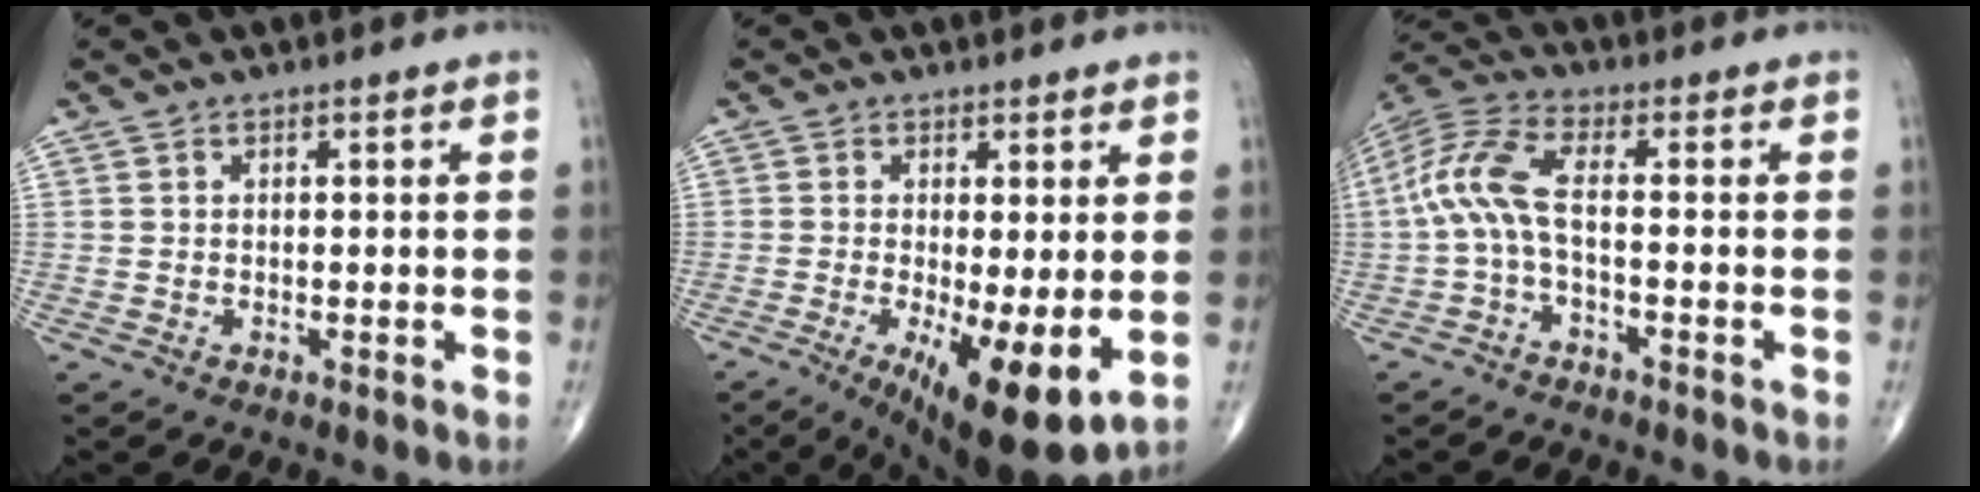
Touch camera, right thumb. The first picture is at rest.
{"total": 12.4, "force": [-2.6, 3.4, 11.6], "torque": [-0.181, -0.026, -0.030]}
{"total": 8.4, "force": [-1.4, 2.5, 8.0], "torque": [-0.195, 0.039, -0.034]}